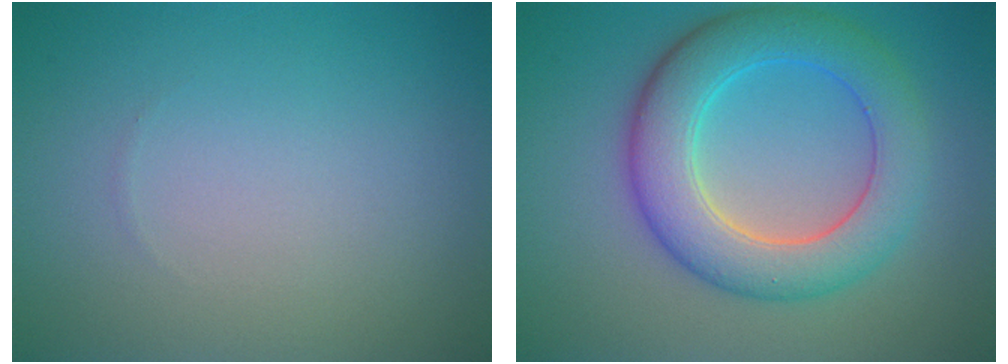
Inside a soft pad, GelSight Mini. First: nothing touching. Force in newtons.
{"total": 7.2, "press": 7.2, "slide": 0.2}